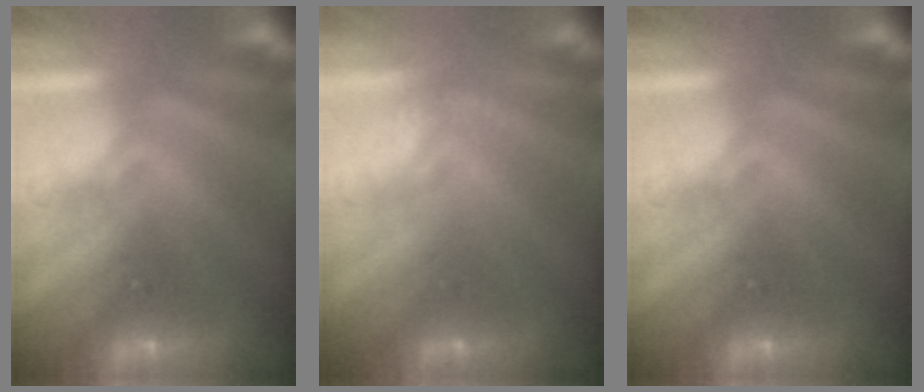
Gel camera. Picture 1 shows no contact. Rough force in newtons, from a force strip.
{"total": 1.1}
{"total": 0.0}